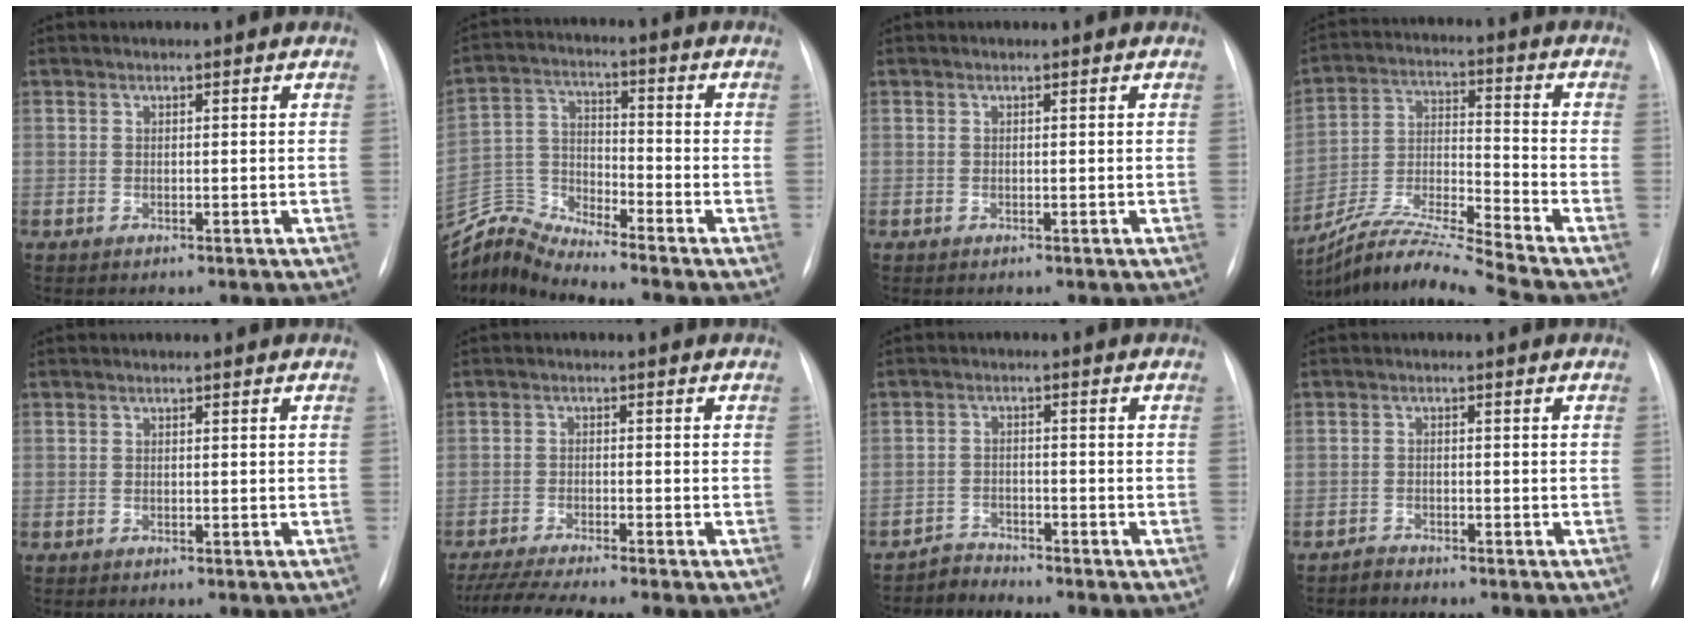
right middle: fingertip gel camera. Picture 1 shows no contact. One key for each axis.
{"total": 8.7, "fx": -8.5, "fy": -1.7, "fz": -0.2, "tx": -0.015, "ty": 0.022, "tz": -0.168}
{"total": 0.0}
{"total": 14.5, "fx": -13.2, "fy": -2.8, "fz": 5.3, "tx": -0.101, "ty": -0.006, "tz": -0.246}
{"total": 0.0}
{"total": 9.0, "fx": -7.7, "fy": -0.6, "fz": 4.8, "tx": -0.077, "ty": -0.021, "tz": -0.125}
{"total": 2.7, "fx": -2.4, "fy": 0.0, "fz": -1.2, "tx": 0.028, "ty": -0.012, "tz": -0.046}
{"total": 1.2, "fx": -1.2, "fy": 0.1, "fz": -0.3, "tx": 0.007, "ty": -0.005, "tz": -0.024}